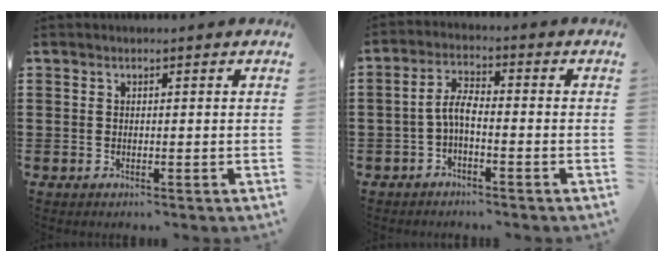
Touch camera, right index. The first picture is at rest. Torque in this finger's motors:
{"motor_torque": [0.58, -0.45, 0.20, 0.13]}